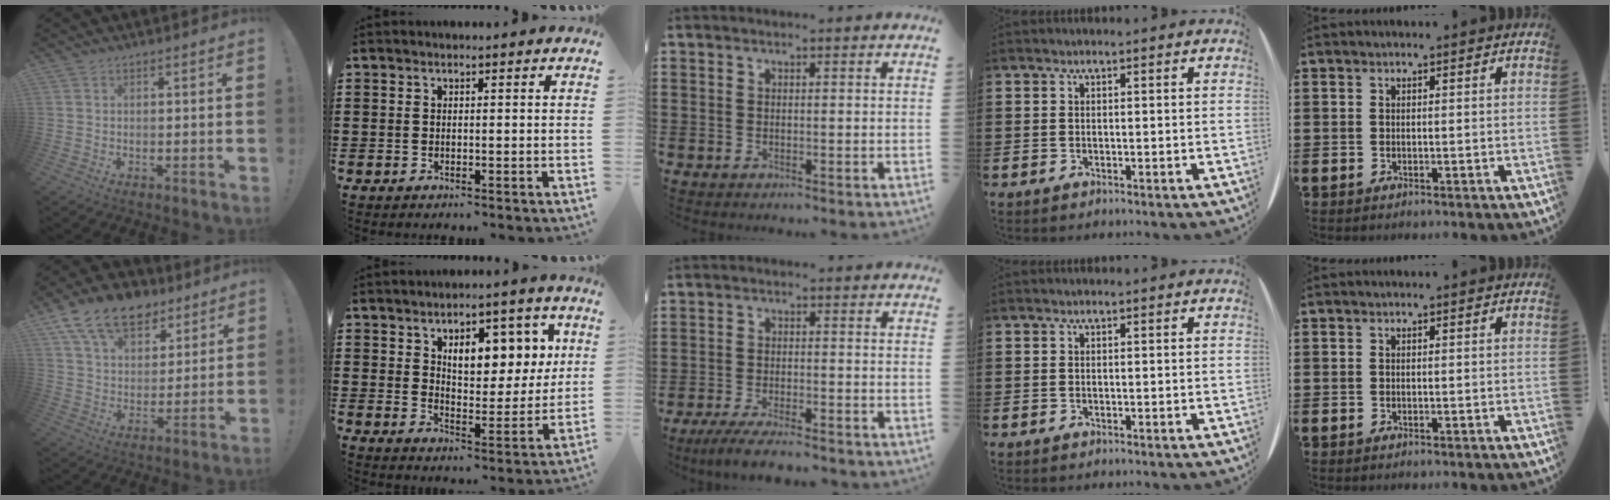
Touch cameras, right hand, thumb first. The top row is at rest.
{"thumb": {"total": 16.0, "force": [9.9, 9.6, 8.2], "torque": [-0.135, -0.056, 0.183]}, "index": {"total": 8.1, "force": [3.8, 4.4, 5.7], "torque": [-0.090, -0.008, 0.059]}, "middle": {"total": 4.1, "force": [-3.6, 0.2, 1.8], "torque": [-0.043, -0.009, -0.072]}}